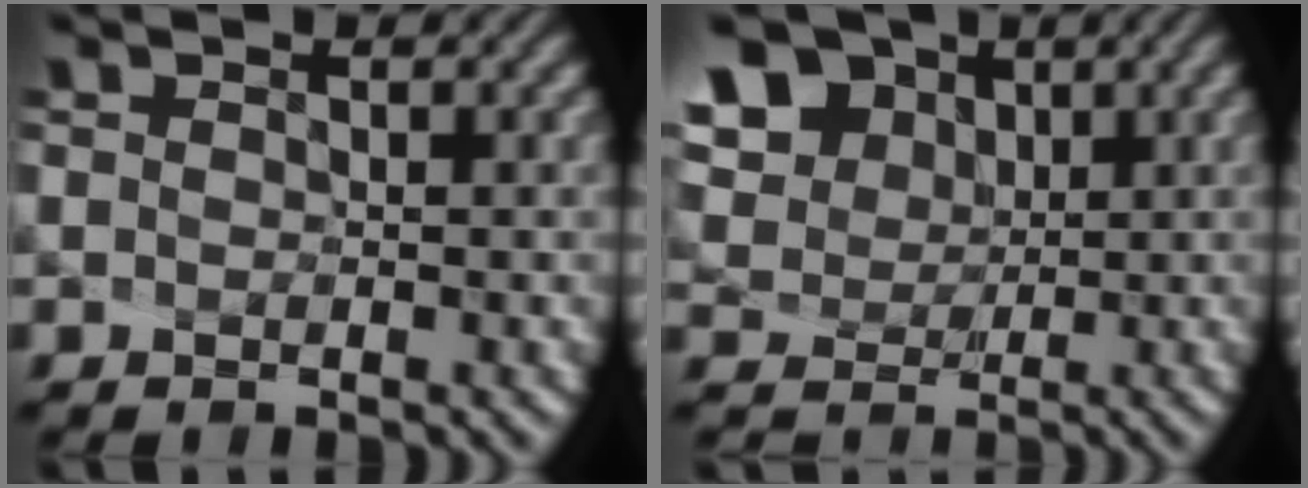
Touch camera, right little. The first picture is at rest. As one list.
[{"total": 9.0, "force": [3.8, 6.9, 4.3], "torque": [-0.102, 0.018, 0.073]}]